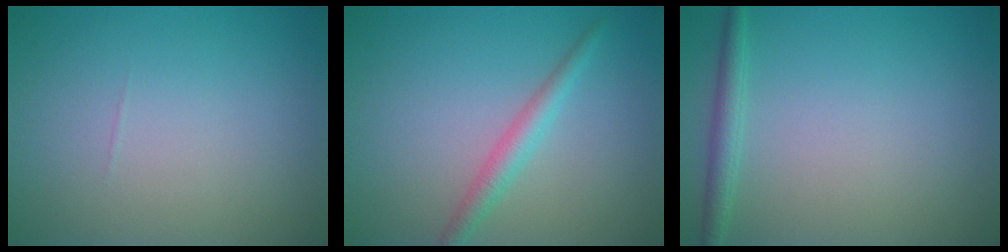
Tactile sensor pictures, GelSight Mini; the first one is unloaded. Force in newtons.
{"total": 2.2, "press": 2.2, "slide": 0.0}
{"total": 1.8, "press": 1.8, "slide": 0.1}